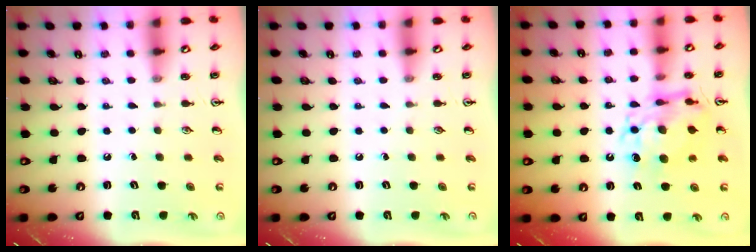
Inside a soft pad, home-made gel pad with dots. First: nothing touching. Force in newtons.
{"total": 0.0}
{"total": 11.4, "press": 11.3, "slide": 1.0}